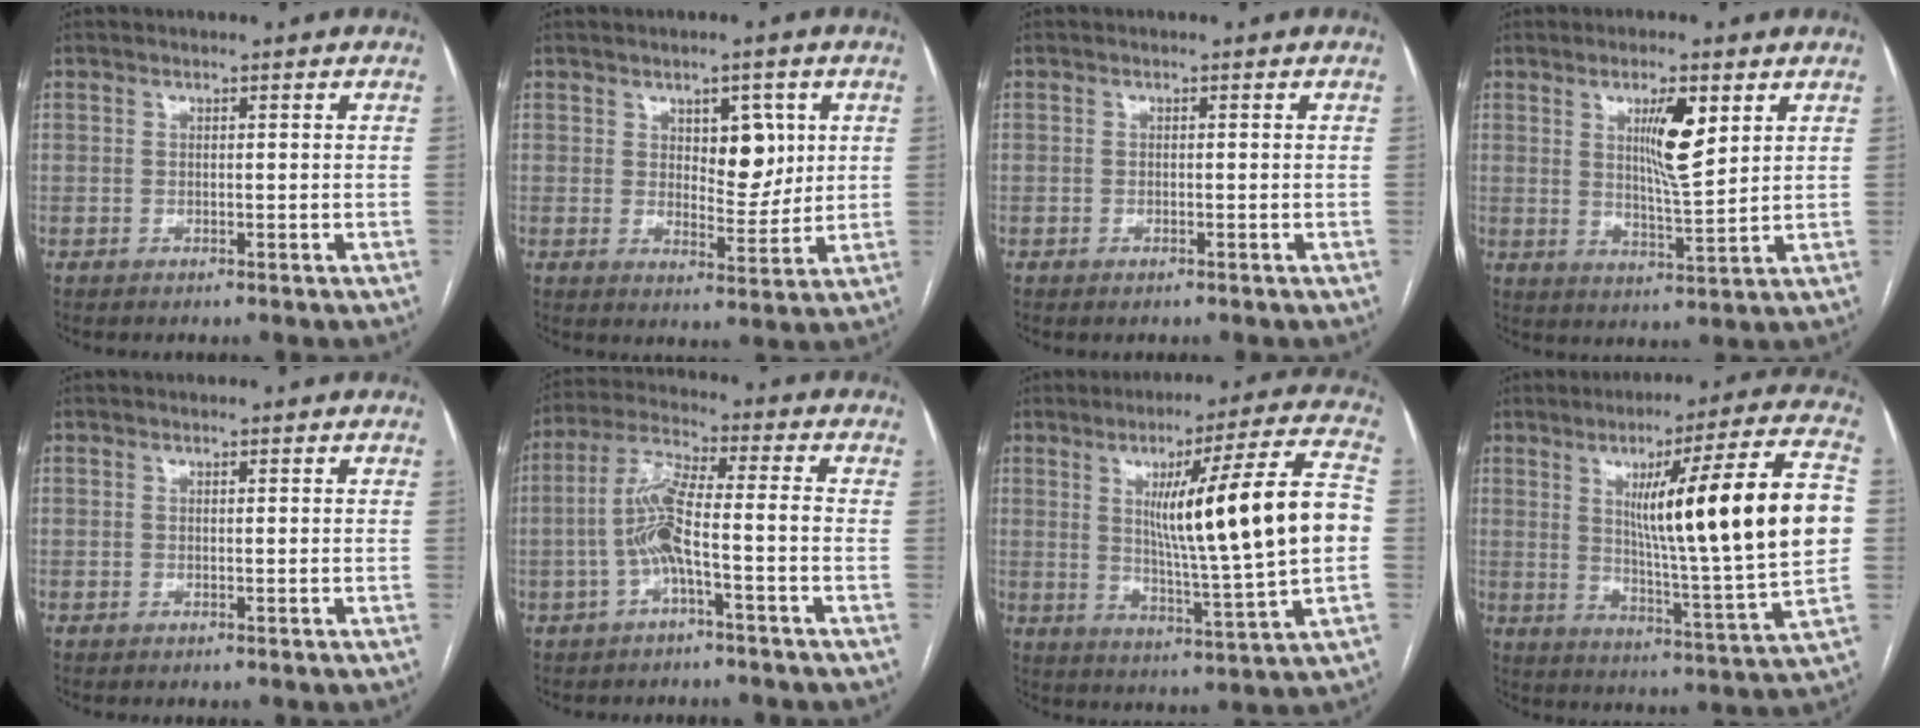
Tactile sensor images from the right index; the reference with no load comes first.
{"total": 6.5, "force": [2.2, 3.2, 5.2], "torque": [-0.071, 0.001, 0.038]}
{"total": 0.6, "force": [-0.4, 0.2, 0.4], "torque": [-0.010, -0.001, -0.005]}
{"total": 7.5, "force": [3.0, 0.9, 6.8], "torque": [-0.118, -0.009, 0.051]}
{"total": 0.0}
{"total": 7.9, "force": [-2.2, 0.9, 7.6], "torque": [-0.158, 0.025, -0.042]}
{"total": 19.5, "force": [1.8, -0.4, 19.4], "torque": [-0.292, 0.001, 0.023]}
{"total": 23.2, "force": [3.4, 0.1, 23.0], "torque": [-0.328, 0.000, 0.041]}